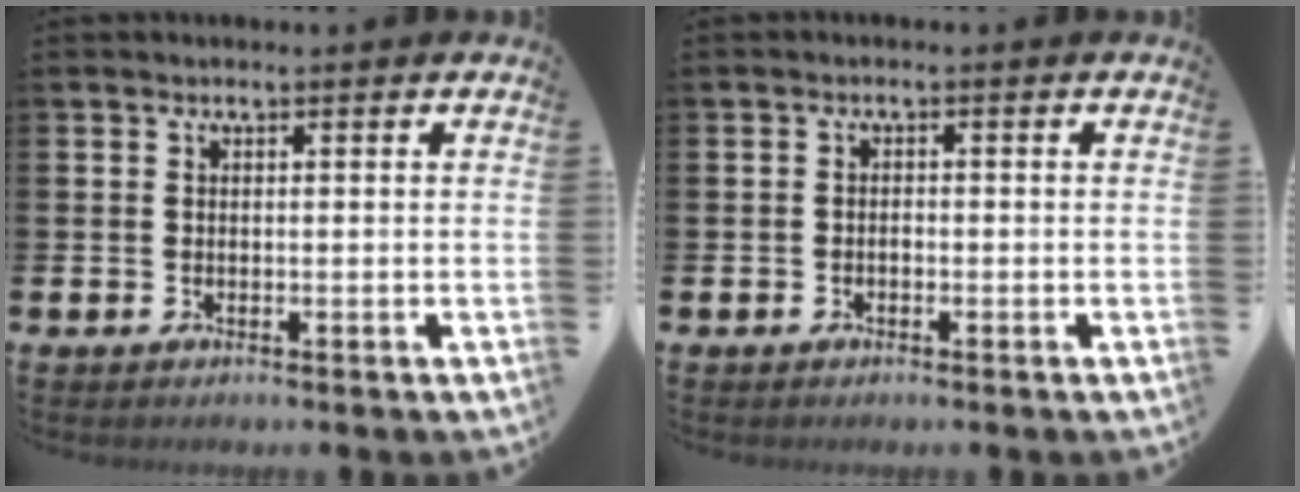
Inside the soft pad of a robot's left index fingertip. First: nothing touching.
{"total": 0.8, "force": [-0.5, 0.5, 0.3], "torque": [-0.001, -0.002, -0.012]}